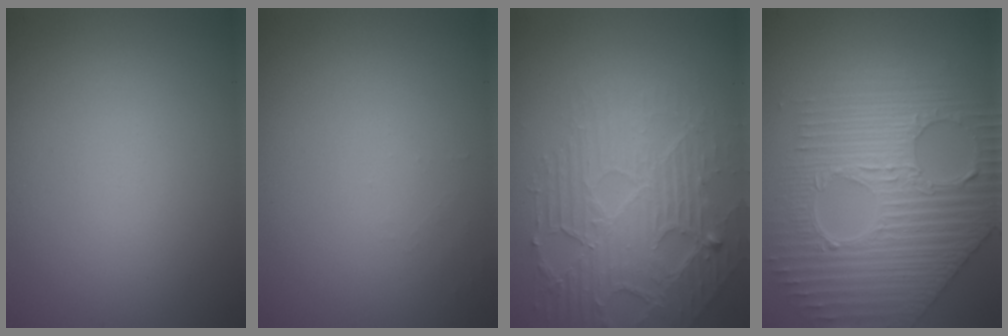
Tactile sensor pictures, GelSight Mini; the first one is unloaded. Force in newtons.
{"total": 0.7, "press": 0.7, "slide": 0.1}
{"total": 6.2, "press": 4.7, "slide": 4.0}
{"total": 7.3, "press": 6.1, "slide": 4.0}